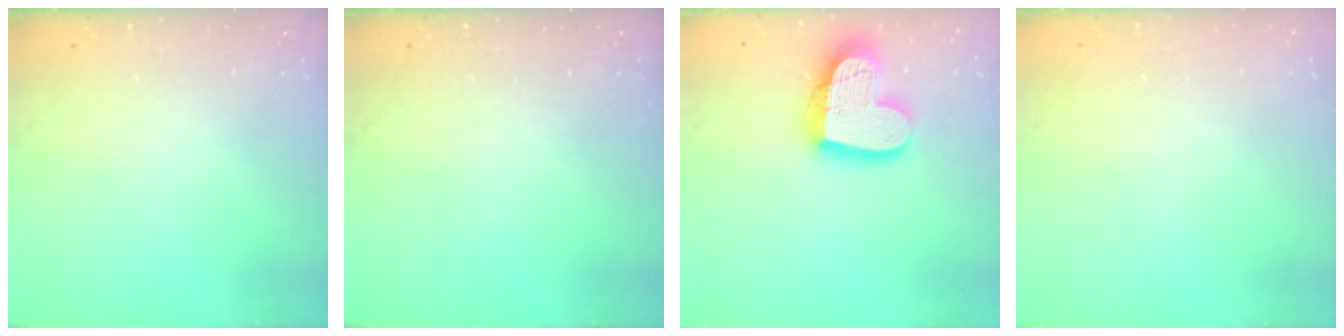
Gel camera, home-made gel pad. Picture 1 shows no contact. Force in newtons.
{"total": 0.0}
{"total": 20.0, "press": 20.0, "slide": 1.7}
{"total": 0.0}